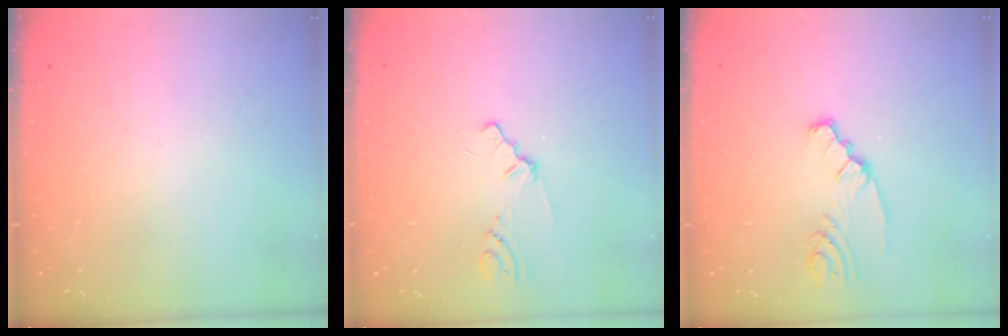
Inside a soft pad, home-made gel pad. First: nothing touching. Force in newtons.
{"total": 0.7, "press": 0.7, "slide": 0.3}
{"total": 2.0, "press": 2.0, "slide": 0.4}